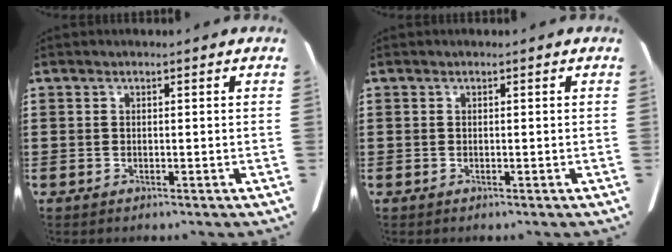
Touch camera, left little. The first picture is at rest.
{"total": 0.0}